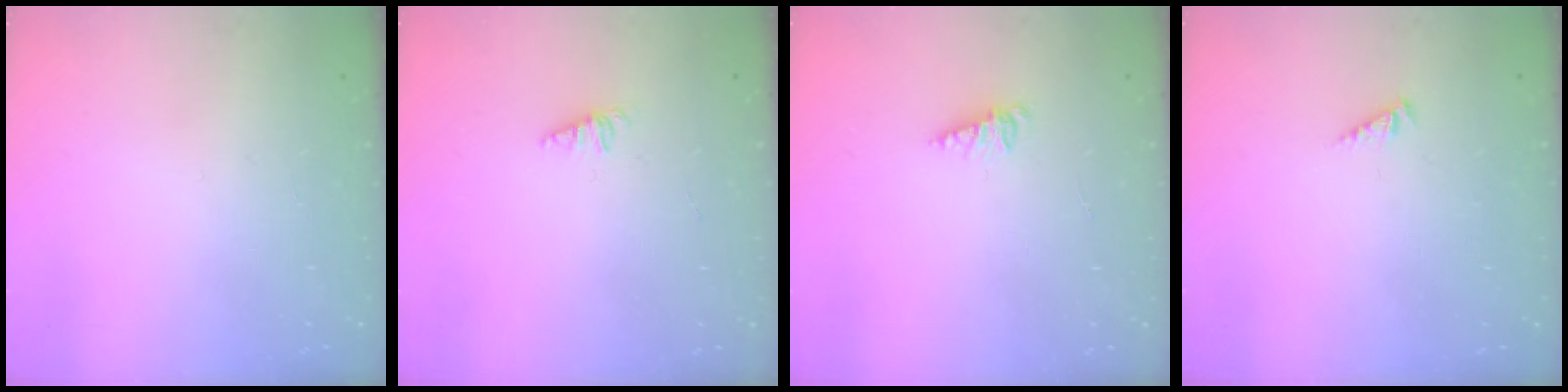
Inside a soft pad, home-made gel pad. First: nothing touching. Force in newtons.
{"total": 1.8, "press": 1.7, "slide": 0.4}
{"total": 1.7, "press": 1.7, "slide": 0.2}
{"total": 1.0, "press": 1.0, "slide": 0.3}